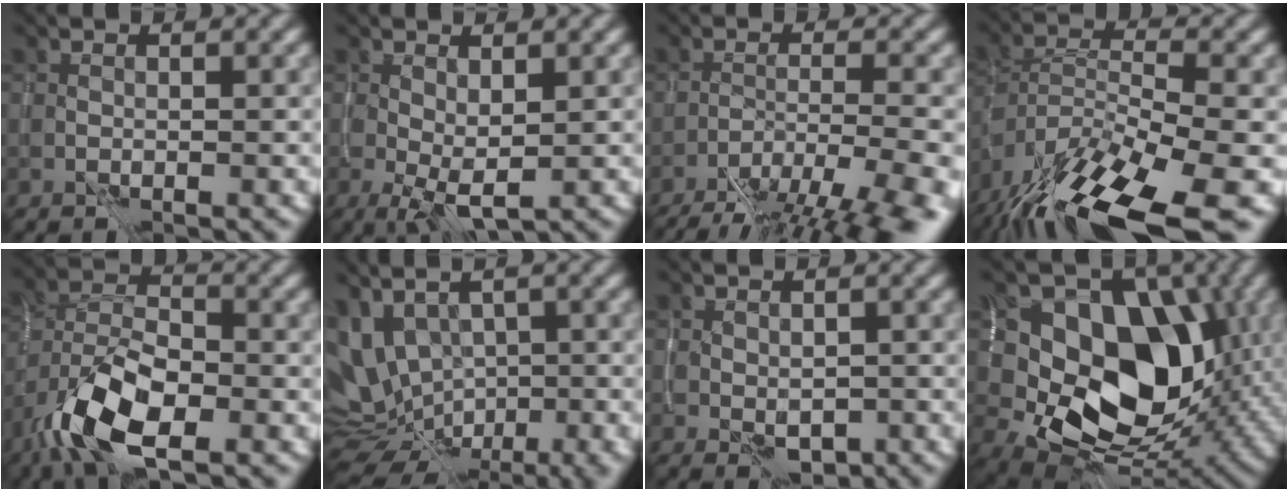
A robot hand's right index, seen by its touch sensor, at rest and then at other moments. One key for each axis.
{"total": 2.6, "fx": 0.3, "fy": 0.9, "fz": 2.5, "tx": -0.053, "ty": -0.008, "tz": 0.012}
{"total": 11.6, "fx": -9.5, "fy": 2.1, "fz": 6.3, "tx": -0.101, "ty": -0.020, "tz": -0.128}
{"total": 15.3, "fx": -11.3, "fy": 3.5, "fz": 9.8, "tx": -0.194, "ty": -0.016, "tz": -0.175}
{"total": 8.6, "fx": -4.5, "fy": 3.6, "fz": 6.5, "tx": -0.122, "ty": 0.002, "tz": -0.086}
{"total": 10.6, "fx": 0.2, "fy": 6.9, "fz": 8.0, "tx": -0.134, "ty": -0.013, "tz": 0.027}
{"total": 2.2, "fx": -0.1, "fy": 1.6, "fz": 1.6, "tx": -0.025, "ty": -0.011, "tz": 0.005}
{"total": 13.7, "fx": 2.3, "fy": 9.6, "fz": 9.5, "tx": -0.131, "ty": -0.003, "tz": 0.039}